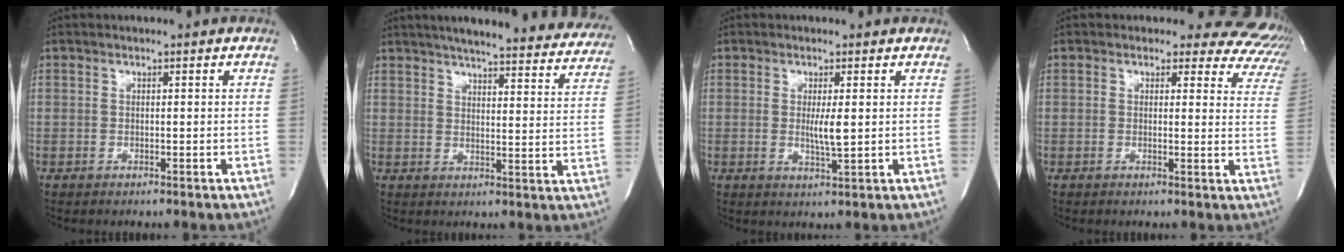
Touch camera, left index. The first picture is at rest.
{"total": 28.2, "force": [25.1, 4.6, 12.0], "torque": [-0.177, -0.048, 0.291]}
{"total": 3.1, "force": [0.1, 0.2, 3.1], "torque": [-0.061, -0.011, 0.003]}
{"total": 12.8, "force": [11.4, 5.3, 2.4], "torque": [0.011, -0.058, 0.075]}